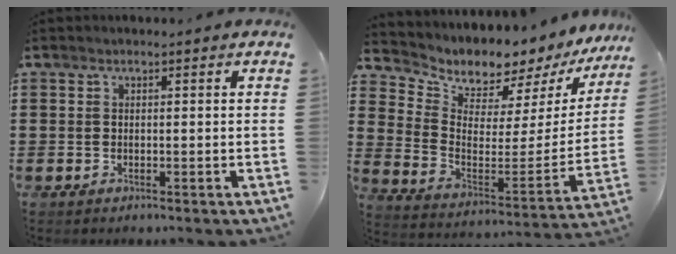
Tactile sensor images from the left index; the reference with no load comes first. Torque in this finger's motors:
{"motor_torque": [1.02, 0.02, 0.22, 0.05]}